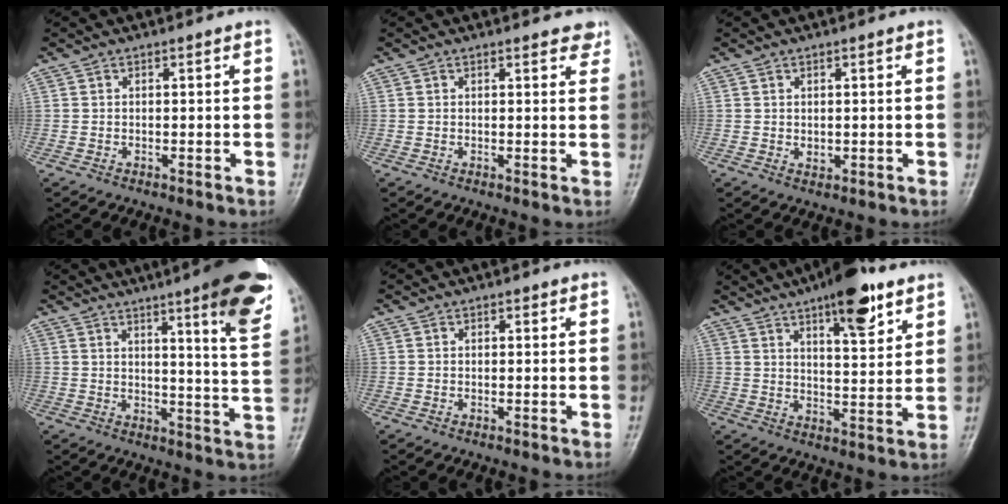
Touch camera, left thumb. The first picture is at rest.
{"total": 3.3, "force": [2.6, 1.3, 1.5], "torque": [0.001, -0.009, 0.022]}
{"total": 1.6, "force": [0.3, 1.1, 1.2], "torque": [-0.014, -0.004, 0.008]}
{"total": 16.6, "force": [9.0, 2.2, 13.8], "torque": [-0.157, -0.047, 0.114]}
{"total": 1.0, "force": [0.5, 0.6, 0.6], "torque": [-0.003, -0.001, 0.004]}
{"total": 13.1, "force": [7.9, 4.2, 9.6], "torque": [-0.119, -0.039, 0.117]}